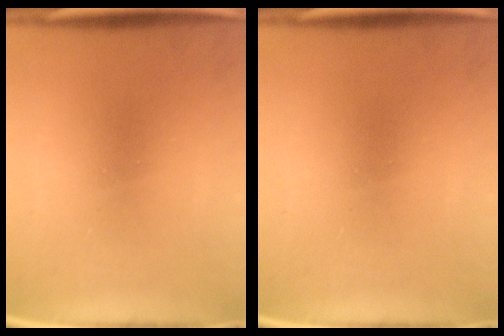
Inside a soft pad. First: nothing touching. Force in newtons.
{"total": 0.0}